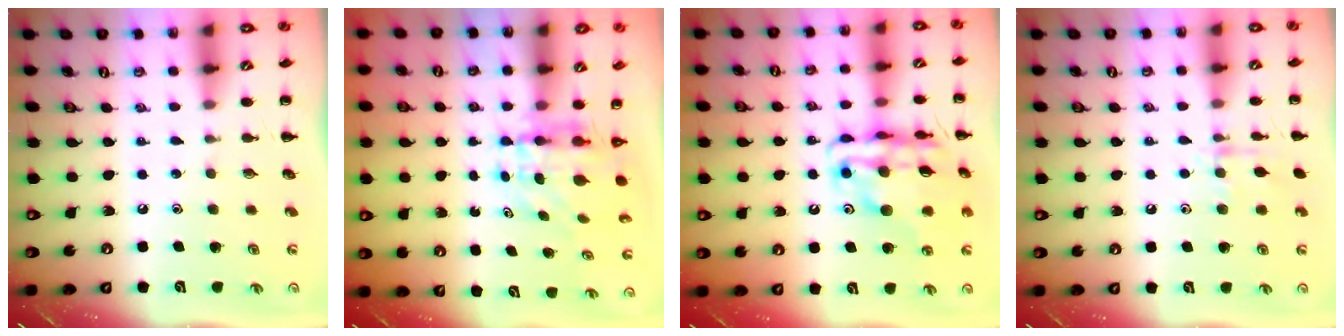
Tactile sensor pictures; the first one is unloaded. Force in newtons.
{"total": 5.9, "press": 5.7, "slide": 1.3}
{"total": 19.5, "press": 19.2, "slide": 3.6}
{"total": 7.6, "press": 7.5, "slide": 1.5}